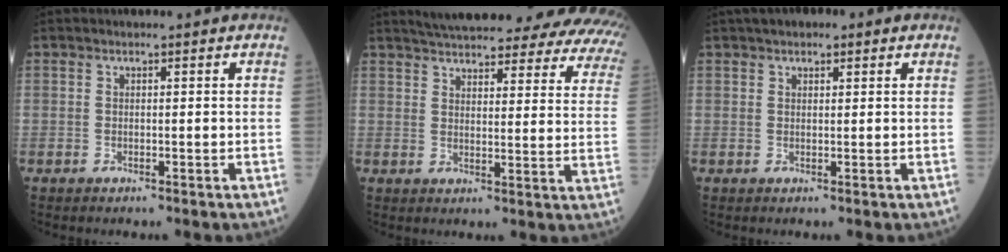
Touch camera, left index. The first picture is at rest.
{"total": 27.1, "force": [23.4, 5.2, 12.6], "torque": [-0.185, -0.038, 0.264]}
{"total": 3.2, "force": [2.1, 1.5, 1.9], "torque": [-0.030, 0.019, 0.030]}